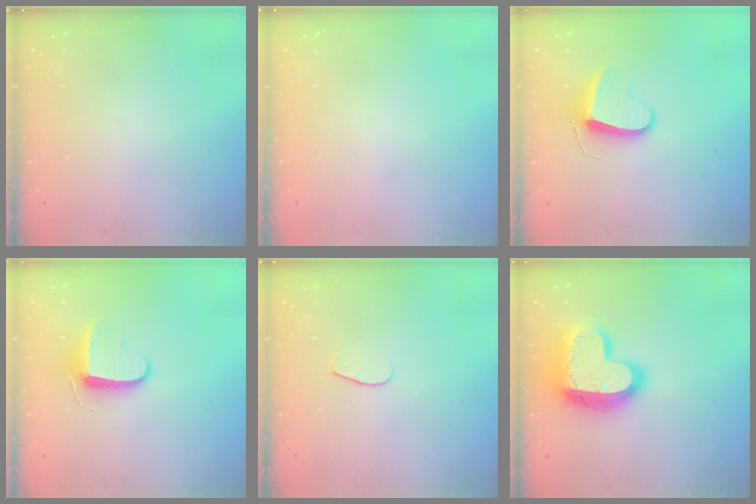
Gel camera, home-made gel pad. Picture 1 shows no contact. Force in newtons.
{"total": 0.0}
{"total": 9.5, "press": 9.5, "slide": 0.4}
{"total": 8.7, "press": 8.7, "slide": 0.6}
{"total": 5.4, "press": 5.4, "slide": 0.5}
{"total": 19.1, "press": 19.0, "slide": 1.5}